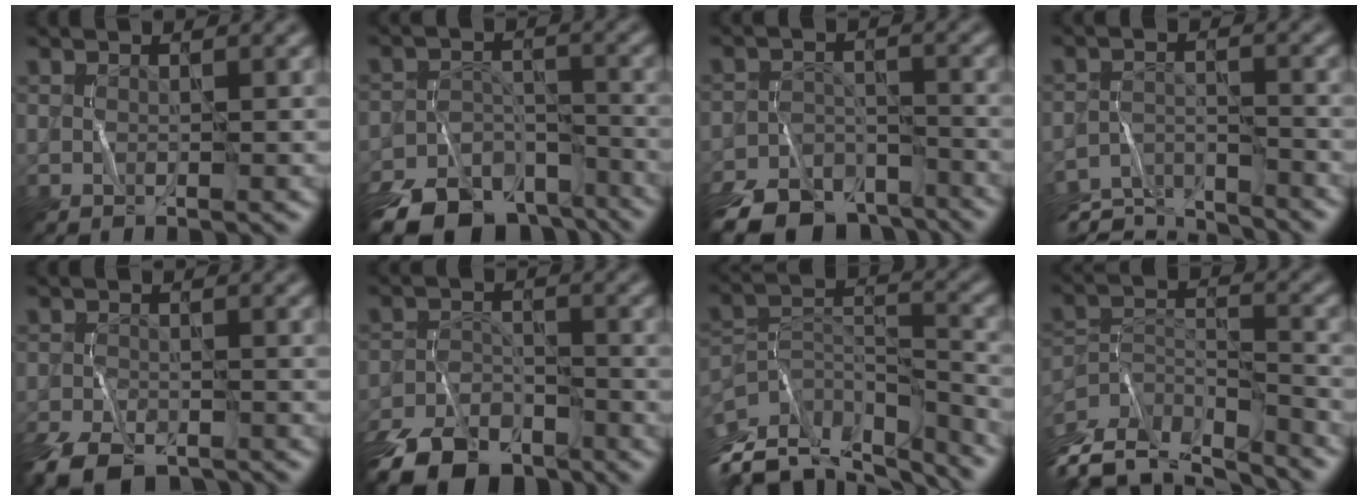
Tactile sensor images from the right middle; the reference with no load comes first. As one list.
[{"total": 10.1, "force": [-8.0, 4.9, 3.8], "torque": [-0.070, -0.012, -0.127]}, {"total": 9.4, "force": [-7.8, 4.1, 3.1], "torque": [-0.057, -0.015, -0.127]}, {"total": 6.9, "force": [-6.4, 1.6, 2.1], "torque": [-0.044, -0.011, -0.117]}, {"total": 6.6, "force": [-5.3, 2.7, 2.9], "torque": [-0.054, -0.024, -0.096]}, {"total": 8.1, "force": [-6.2, 3.8, 3.6], "torque": [-0.070, -0.008, -0.119]}, {"total": 12.3, "force": [-9.0, 6.0, 5.7], "torque": [-0.119, 0.021, -0.131]}, {"total": 9.8, "force": [-8.2, 3.3, 4.2], "torque": [-0.102, 0.005, -0.131]}]